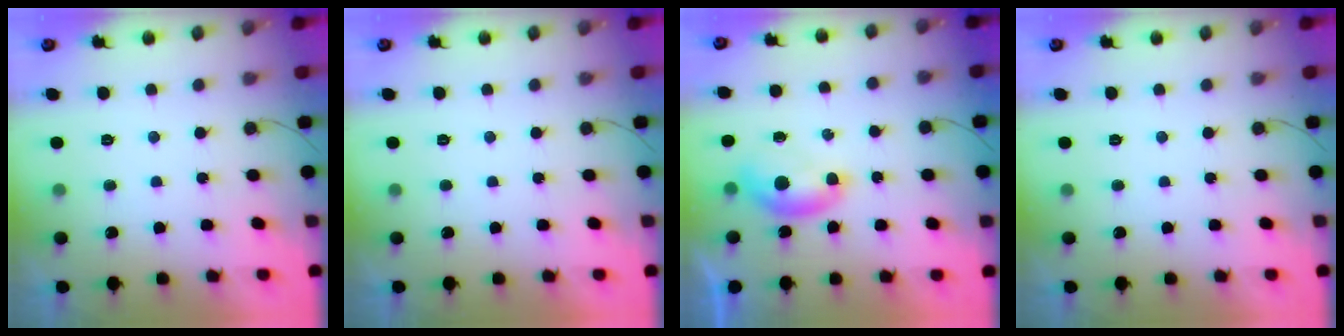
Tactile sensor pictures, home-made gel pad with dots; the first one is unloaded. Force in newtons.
{"total": 0.0}
{"total": 7.0, "press": 6.9, "slide": 0.8}
{"total": 0.0}